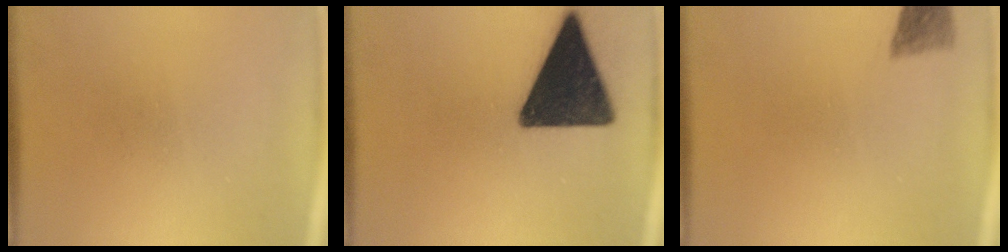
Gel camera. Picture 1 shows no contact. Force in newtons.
{"total": 17.5}
{"total": 2.8}